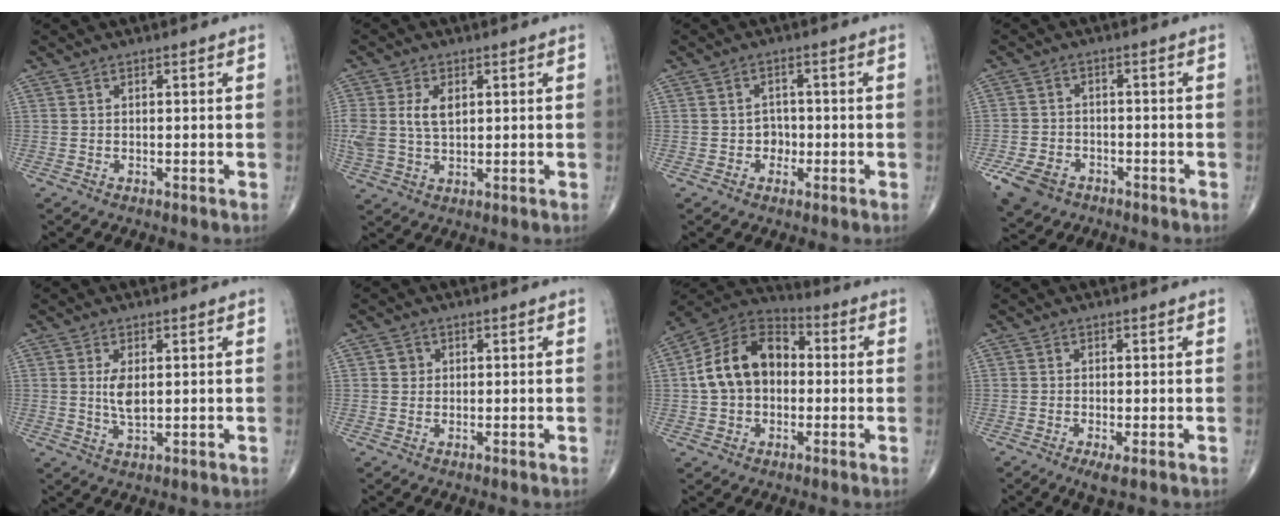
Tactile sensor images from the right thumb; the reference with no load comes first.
{"total": 7.2, "force": [1.5, 4.5, 5.5], "torque": [-0.119, 0.003, 0.036]}
{"total": 3.0, "force": [-0.8, 2.6, 1.2], "torque": [0.005, 0.010, -0.017]}
{"total": 7.7, "force": [-4.4, 5.4, 3.2], "torque": [-0.068, 0.020, -0.071]}
{"total": 4.2, "force": [0.7, 1.9, 3.7], "torque": [-0.069, -0.011, 0.018]}
{"total": 1.7, "force": [0.4, 1.6, 0.4], "torque": [0.001, 0.001, 0.003]}
{"total": 14.5, "force": [0.2, 10.5, 10.0], "torque": [-0.155, 0.036, -0.009]}
{"total": 2.3, "force": [-1.0, 0.4, 2.1], "torque": [-0.042, -0.009, -0.021]}